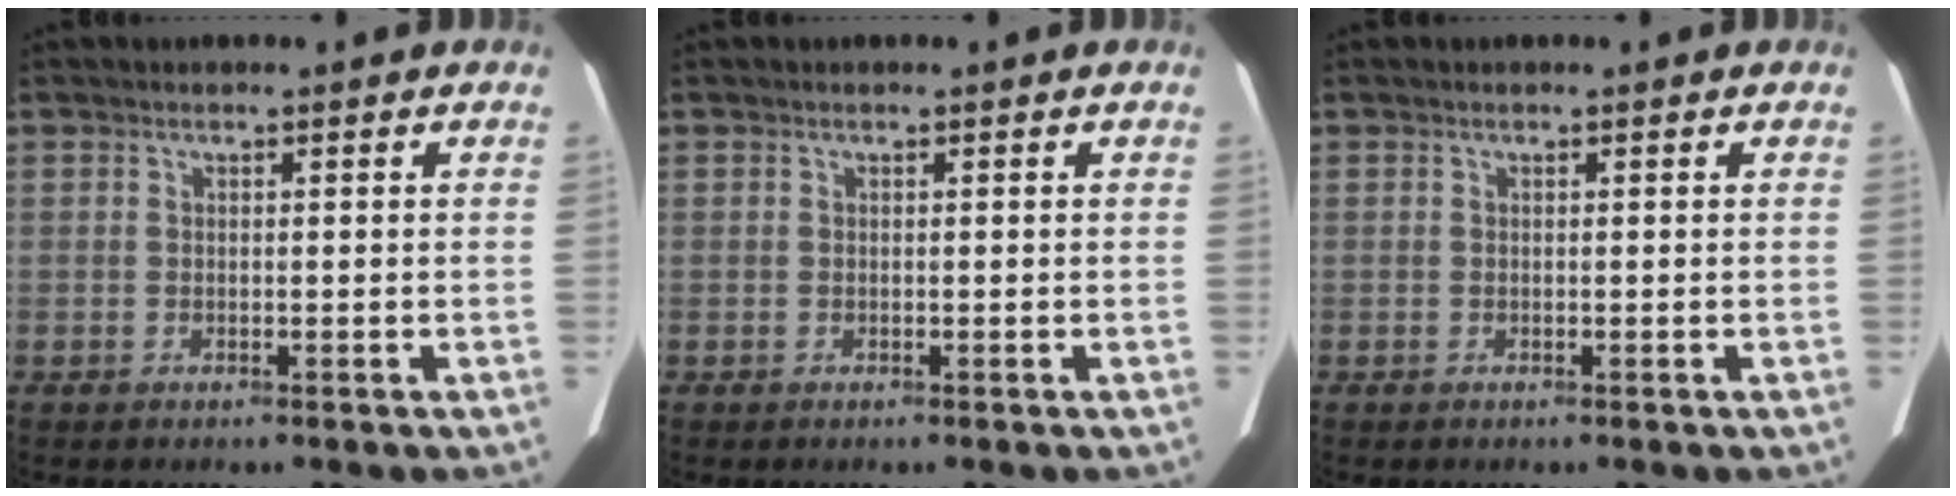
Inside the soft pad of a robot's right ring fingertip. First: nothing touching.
{"total": 0.0}
{"total": 0.0}